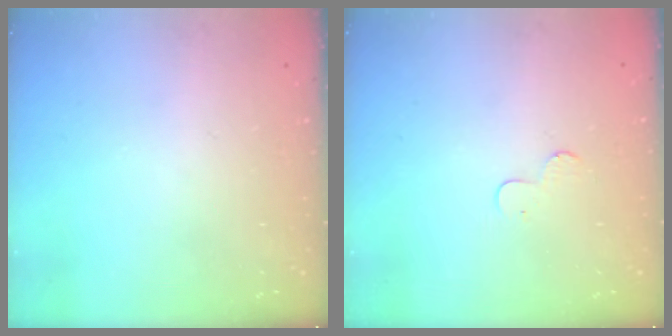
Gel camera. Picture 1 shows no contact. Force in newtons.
{"total": 3.6, "press": 3.6, "slide": 0.3}